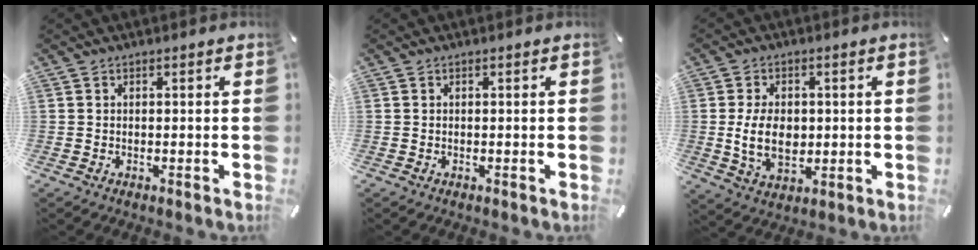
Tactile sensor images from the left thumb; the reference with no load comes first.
{"total": 0.0}
{"total": 10.3, "force": [-0.1, 7.0, 7.6], "torque": [-0.159, -0.002, -0.005]}